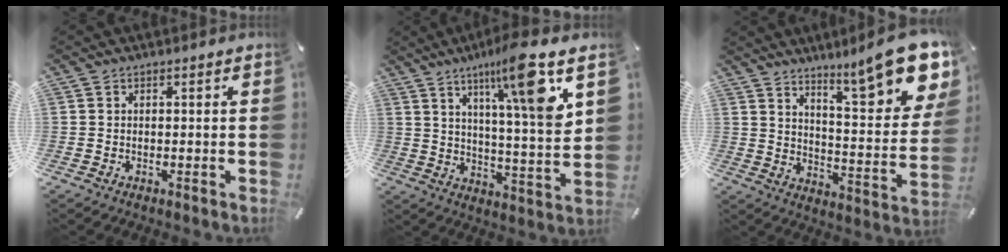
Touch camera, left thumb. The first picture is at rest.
{"total": 16.2, "force": [9.4, 2.2, 13.0], "torque": [-0.204, -0.049, 0.140]}
{"total": 17.5, "force": [13.2, 3.9, 10.7], "torque": [-0.156, -0.109, 0.216]}